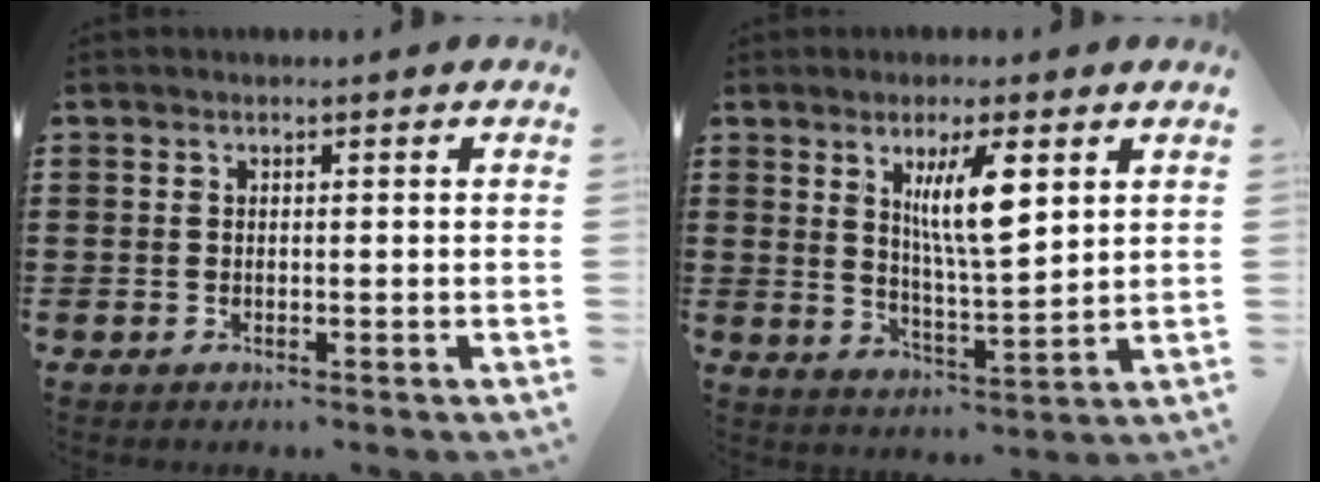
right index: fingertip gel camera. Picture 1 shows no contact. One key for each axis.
{"total": 8.0, "fx": 3.3, "fy": 1.8, "fz": 7.1, "tx": -0.129, "ty": -0.001, "tz": 0.051}